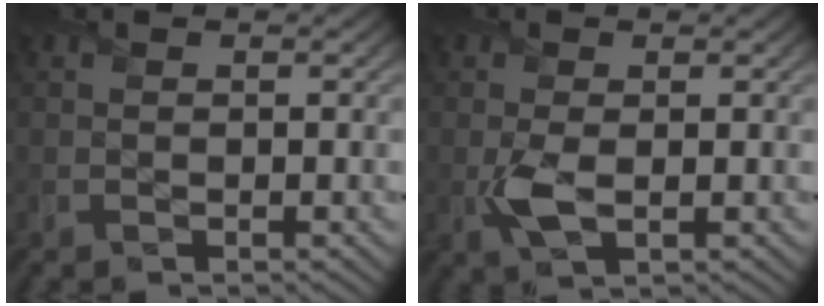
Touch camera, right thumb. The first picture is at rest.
{"total": 3.0, "force": [-0.4, 1.5, 2.6], "torque": [-0.064, -0.006, -0.008]}